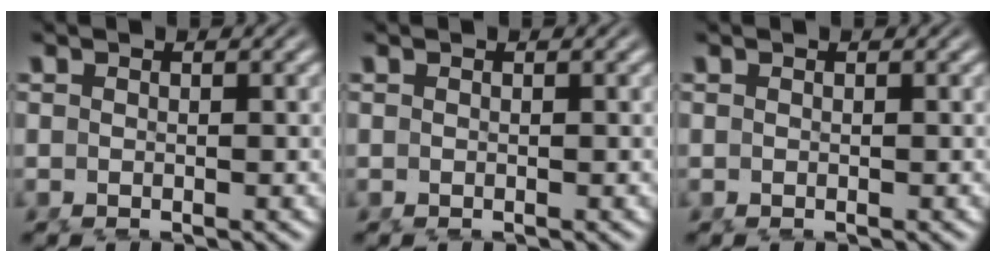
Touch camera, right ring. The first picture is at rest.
{"total": 0.0}
{"total": 0.0}